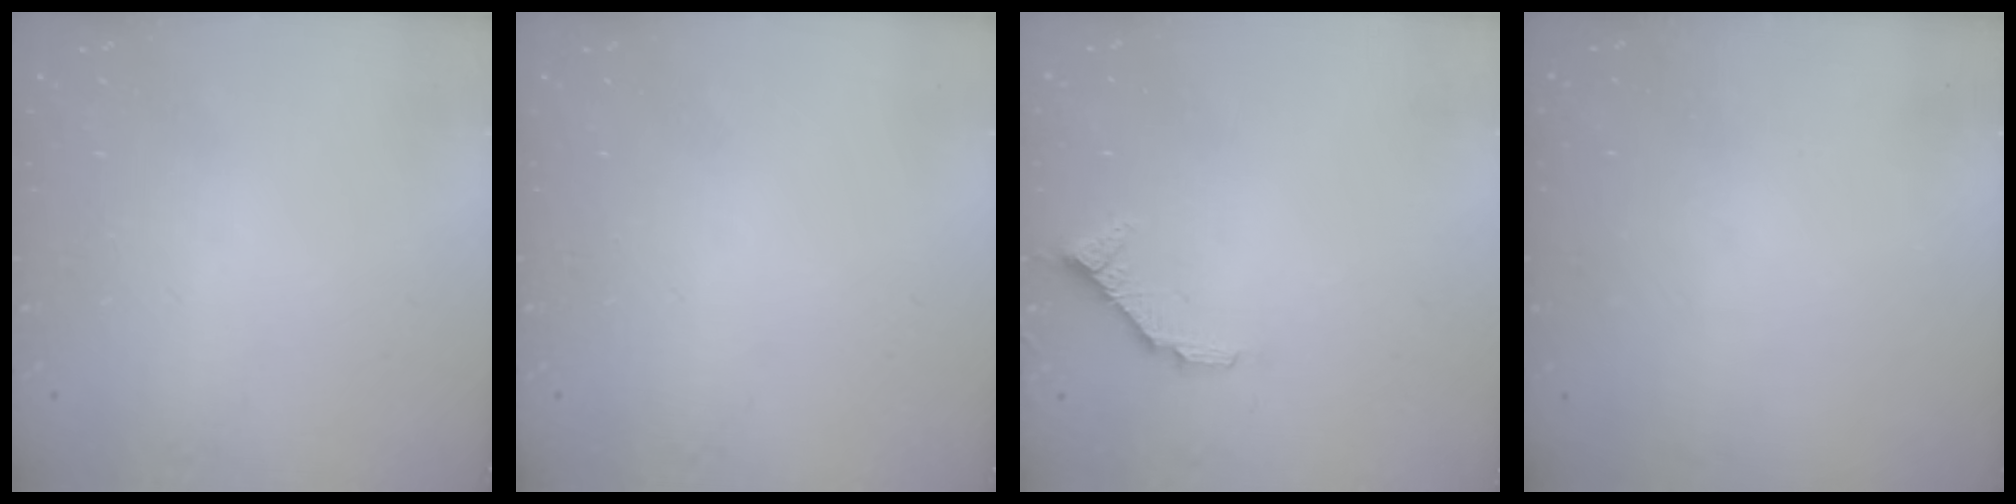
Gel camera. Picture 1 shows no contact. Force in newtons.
{"total": 0.0}
{"total": 5.4, "press": 5.4, "slide": 0.2}
{"total": 3.0, "press": 3.0, "slide": 0.1}